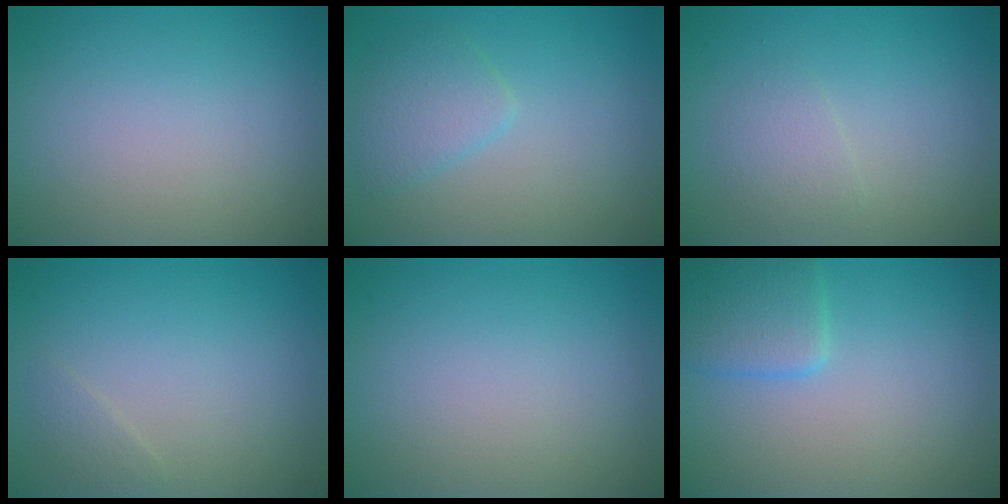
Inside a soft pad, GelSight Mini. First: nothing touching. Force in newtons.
{"total": 2.4, "press": 2.4, "slide": 0.1}
{"total": 1.6, "press": 1.6, "slide": 0.1}
{"total": 0.9, "press": 0.9, "slide": 0.0}
{"total": 0.0}
{"total": 2.9, "press": 2.9, "slide": 0.2}